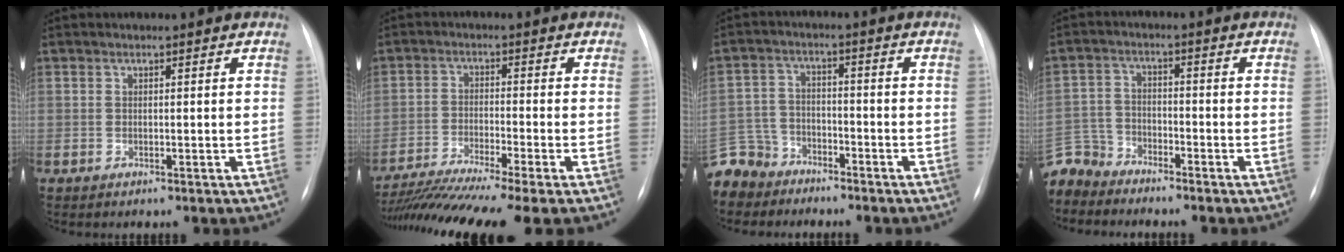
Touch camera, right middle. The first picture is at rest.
{"total": 13.3, "force": [-10.8, -1.2, 7.7], "torque": [-0.141, -0.033, -0.175]}
{"total": 8.8, "force": [-7.5, 4.7, 0.4], "torque": [-0.021, 0.005, -0.143]}
{"total": 6.6, "force": [-6.2, 2.0, -0.4], "torque": [0.008, 0.003, -0.129]}